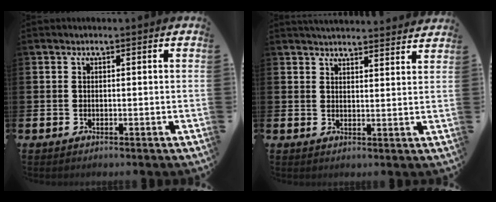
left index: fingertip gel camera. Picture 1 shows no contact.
{"total": 3.9, "force": [3.9, 0.1, 0.1], "torque": [-0.006, -0.025, 0.071]}